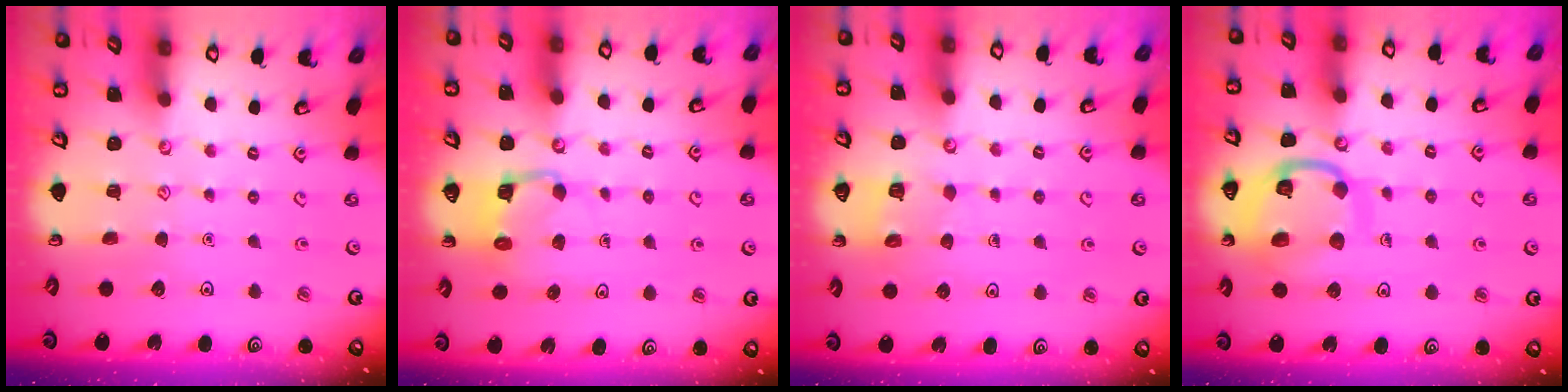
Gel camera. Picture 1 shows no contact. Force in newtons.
{"total": 4.2, "press": 4.2, "slide": 0.2}
{"total": 3.3, "press": 3.3, "slide": 0.2}
{"total": 14.8, "press": 14.7, "slide": 1.6}